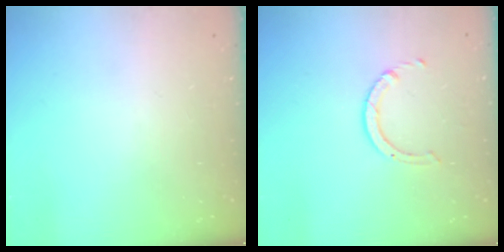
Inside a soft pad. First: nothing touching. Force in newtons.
{"total": 2.5, "press": 2.4, "slide": 0.3}